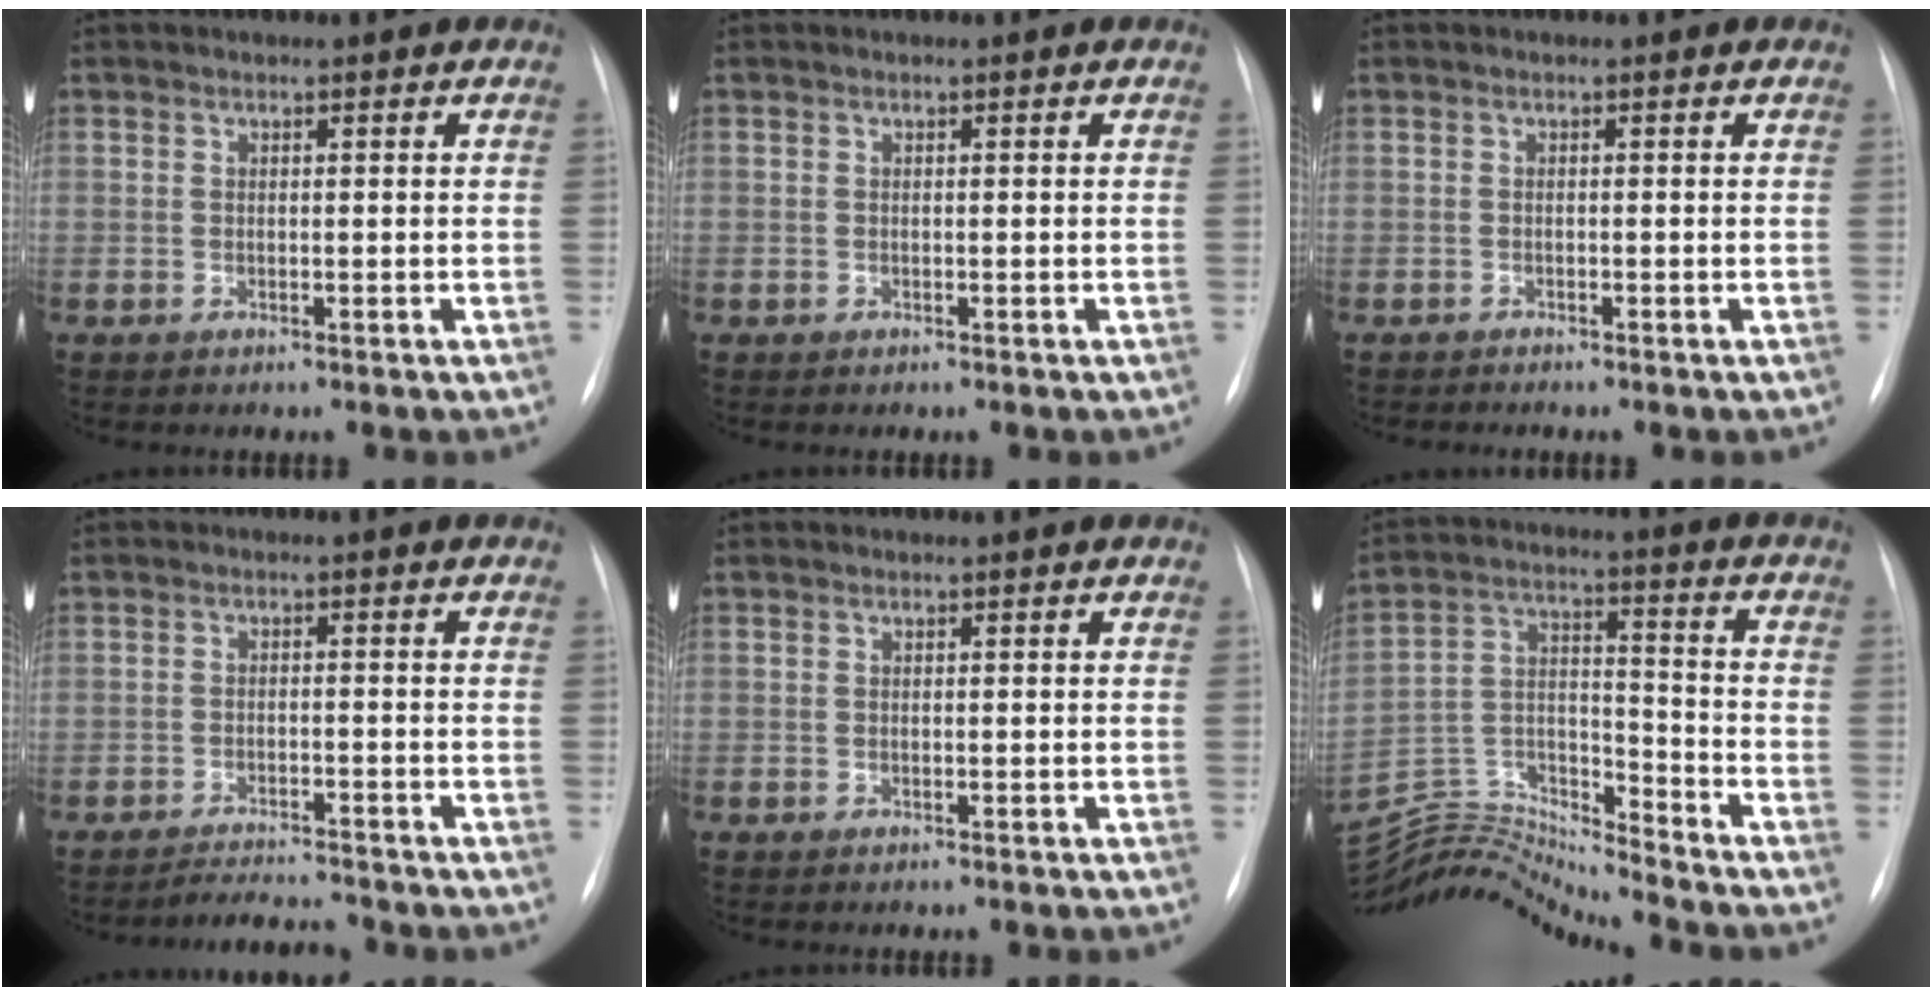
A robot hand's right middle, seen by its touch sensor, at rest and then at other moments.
{"total": 0.0}
{"total": 0.8, "force": [-0.8, 0.1, 0.1], "torque": [0.000, -0.002, -0.012]}
{"total": 3.9, "force": [-3.8, -0.6, 0.2], "torque": [-0.008, -0.011, -0.061]}
{"total": 0.0}
{"total": 13.8, "force": [-13.6, -2.2, 0.3], "torque": [-0.002, 0.038, -0.254]}